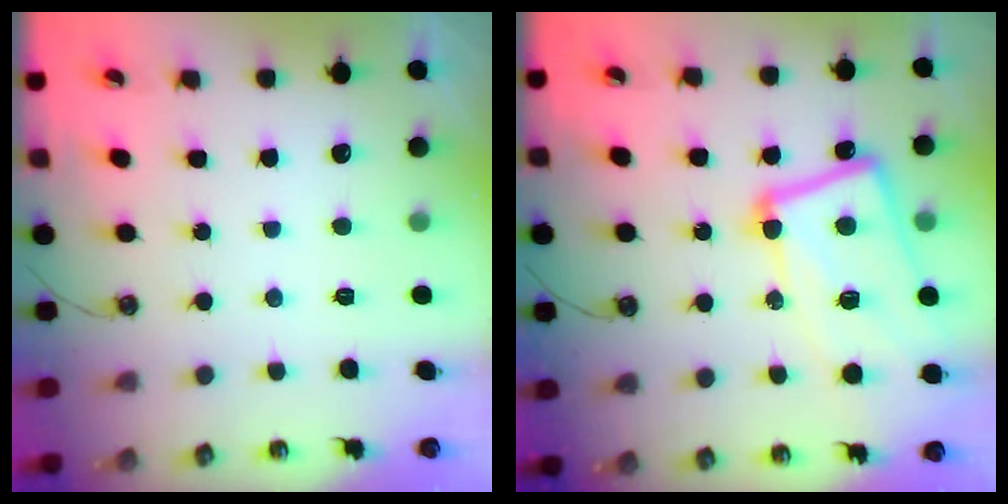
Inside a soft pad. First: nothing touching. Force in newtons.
{"total": 17.1, "press": 17.0, "slide": 2.0}